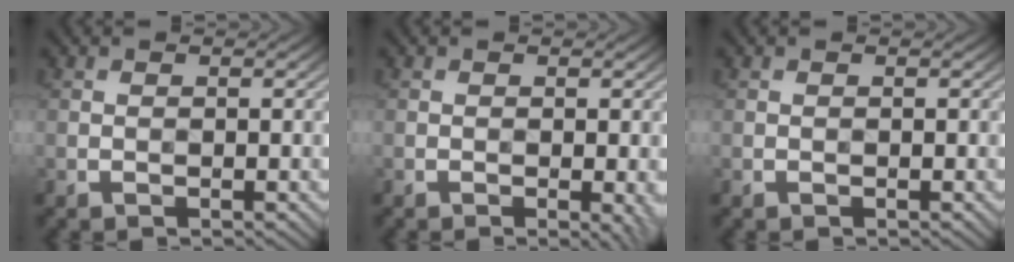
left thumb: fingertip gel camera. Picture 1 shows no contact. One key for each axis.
{"total": 1.7, "fx": -0.5, "fy": 0.3, "fz": 1.6, "tx": -0.022, "ty": -0.004, "tz": -0.008}
{"total": 0.0}